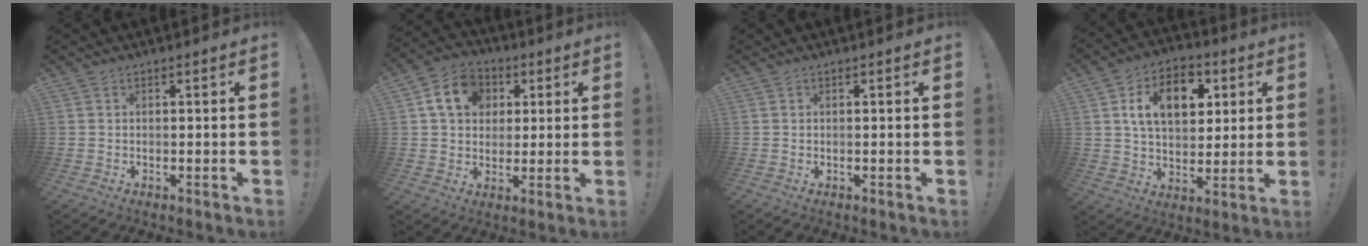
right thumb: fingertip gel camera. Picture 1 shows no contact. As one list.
[{"total": 12.6, "force": [4.0, 10.2, 6.3], "torque": [-0.093, 0.002, 0.081]}, {"total": 0.0}, {"total": 14.9, "force": [5.3, 10.1, 9.7], "torque": [-0.151, -0.006, 0.098]}]